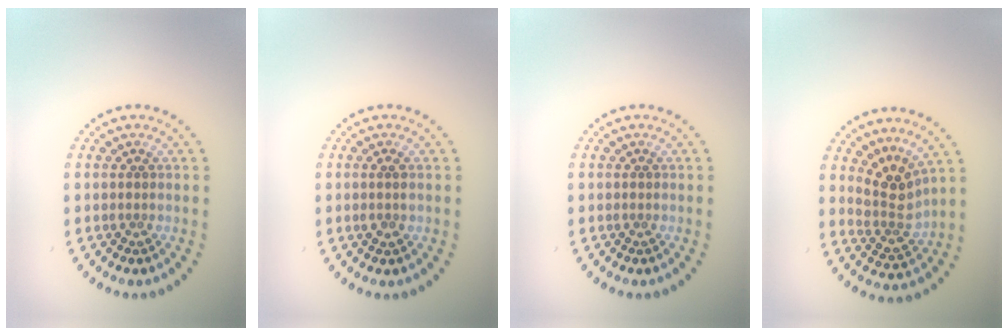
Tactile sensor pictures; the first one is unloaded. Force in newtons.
{"total": 1.2, "press": 1.0, "slide": 0.6}
{"total": 0.0}
{"total": 3.0, "press": 2.2, "slide": 2.1}